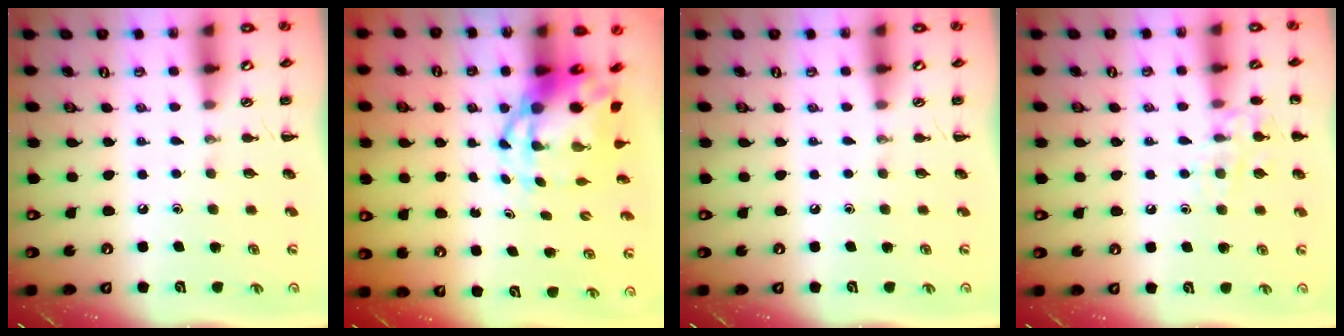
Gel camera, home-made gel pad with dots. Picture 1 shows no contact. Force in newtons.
{"total": 7.7, "press": 7.3, "slide": 2.2}
{"total": 0.0}
{"total": 9.9, "press": 9.8, "slide": 1.6}